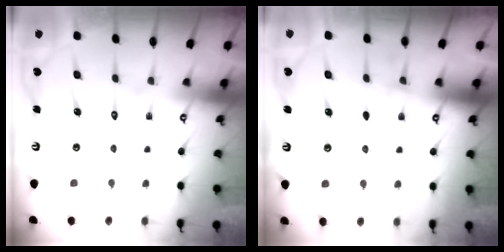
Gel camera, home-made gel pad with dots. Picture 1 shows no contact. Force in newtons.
{"total": 2.7, "press": 2.6, "slide": 0.7}